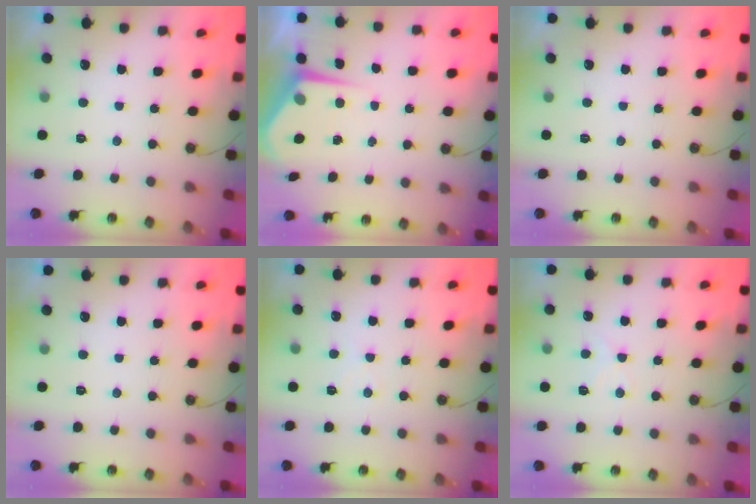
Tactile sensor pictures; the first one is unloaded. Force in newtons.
{"total": 4.8, "press": 4.8, "slide": 0.4}
{"total": 0.0}
{"total": 0.0}
{"total": 5.0, "press": 5.0, "slide": 0.7}
{"total": 7.9, "press": 7.9, "slide": 0.8}